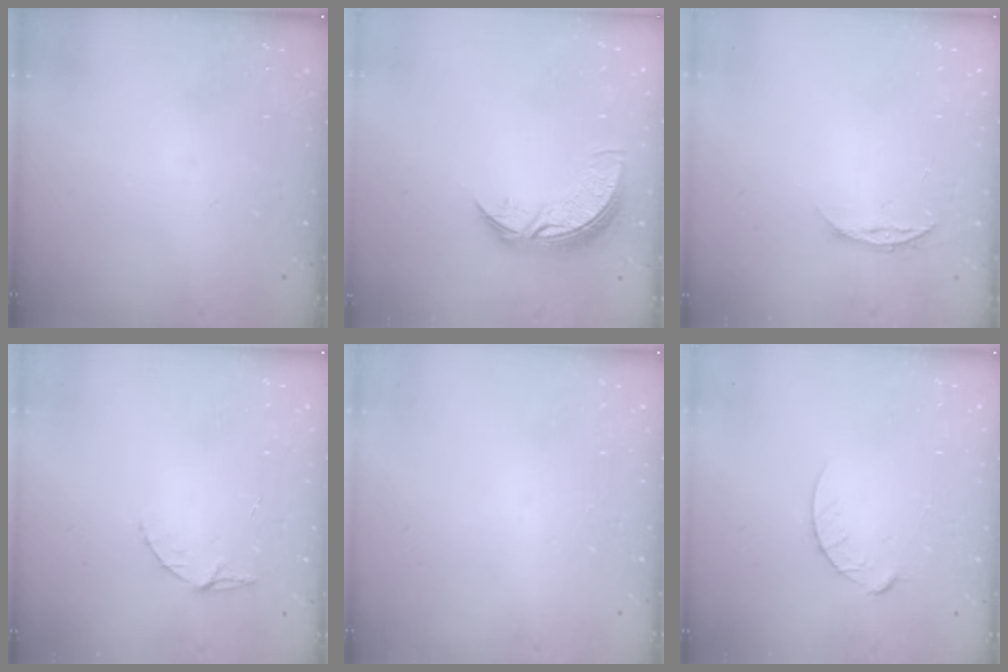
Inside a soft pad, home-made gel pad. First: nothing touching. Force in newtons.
{"total": 8.5, "press": 8.4, "slide": 0.6}
{"total": 4.9, "press": 4.9, "slide": 0.6}
{"total": 5.2, "press": 5.1, "slide": 0.5}
{"total": 0.0}
{"total": 5.7, "press": 5.7, "slide": 0.5}